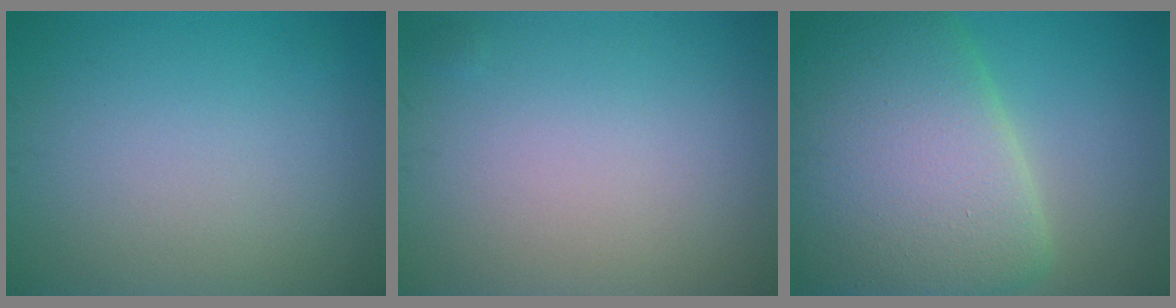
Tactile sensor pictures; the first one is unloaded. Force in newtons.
{"total": 0.0}
{"total": 12.8, "press": 12.8, "slide": 0.4}